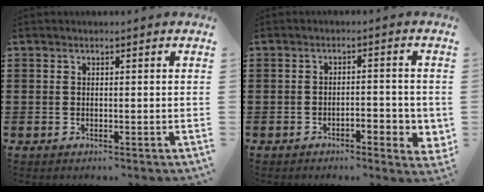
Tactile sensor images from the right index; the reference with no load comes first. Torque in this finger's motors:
{"motor_torque": [0.56, -0.56, 0.18, 0.05]}